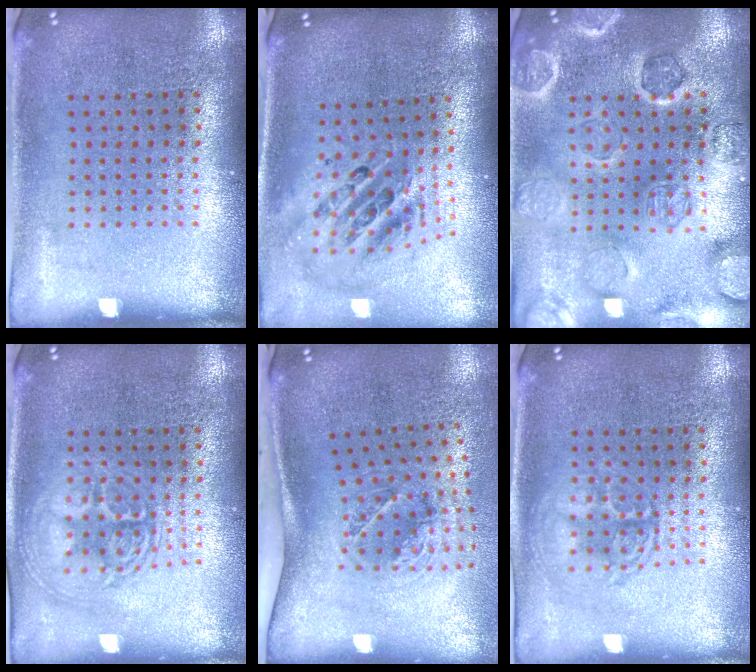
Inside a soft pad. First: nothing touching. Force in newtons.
{"total": 2.5, "press": 1.7, "slide": 1.8}
{"total": 2.7, "press": 2.7, "slide": 0.1}
{"total": 2.8, "press": 2.7, "slide": 0.3}
{"total": 1.8, "press": 1.3, "slide": 1.3}
{"total": 1.3, "press": 1.3, "slide": 0.1}